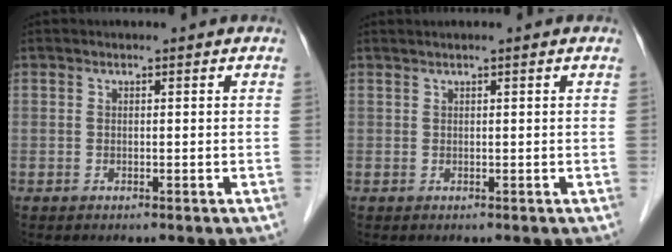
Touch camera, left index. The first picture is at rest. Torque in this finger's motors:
{"motor_torque": [0.18, -0.08, -0.04, 0.00]}